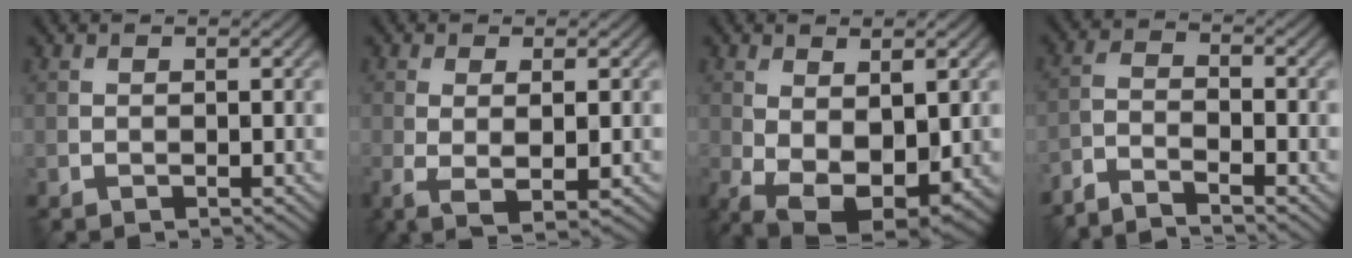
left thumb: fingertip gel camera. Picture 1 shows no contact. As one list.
[{"total": 3.9, "force": [-0.3, 0.9, 3.8], "torque": [-0.080, -0.006, -0.003]}, {"total": 9.8, "force": [-1.8, 5.3, 8.1], "torque": [-0.162, -0.029, -0.009]}, {"total": 4.6, "force": [-4.1, 0.5, 2.0], "torque": [-0.047, -0.004, -0.089]}]